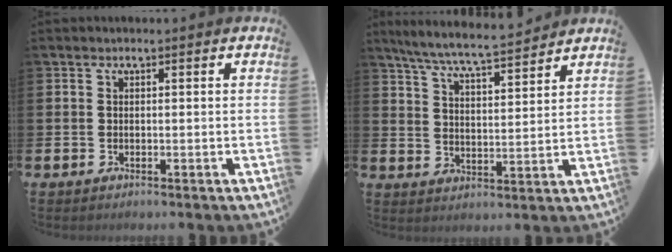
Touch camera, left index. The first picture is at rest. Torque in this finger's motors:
{"motor_torque": [1.07, -1.07, 0.52, 0.08]}